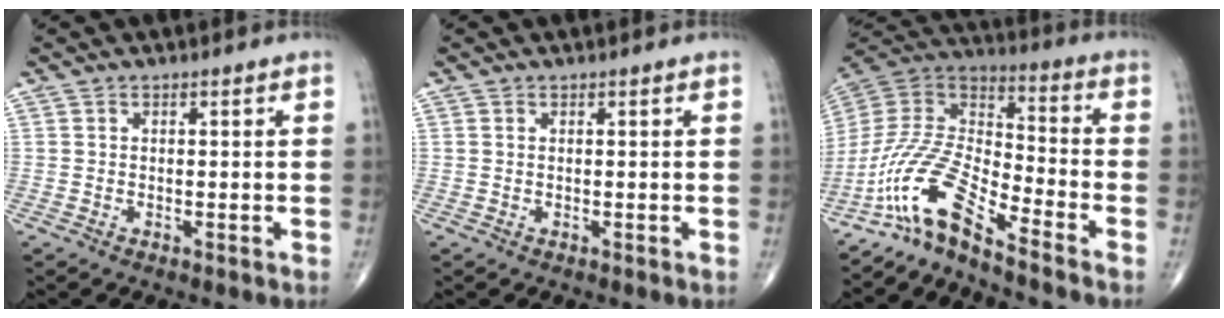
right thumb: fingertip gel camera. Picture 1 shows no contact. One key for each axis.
{"total": 0.0}
{"total": 13.0, "fx": -10.0, "fy": 2.4, "fz": 7.9, "tx": -0.169, "ty": 0.081, "tz": -0.202}